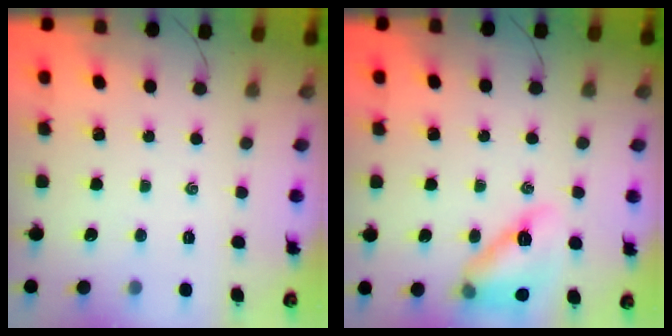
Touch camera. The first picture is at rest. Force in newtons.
{"total": 13.7, "press": 13.2, "slide": 3.5}